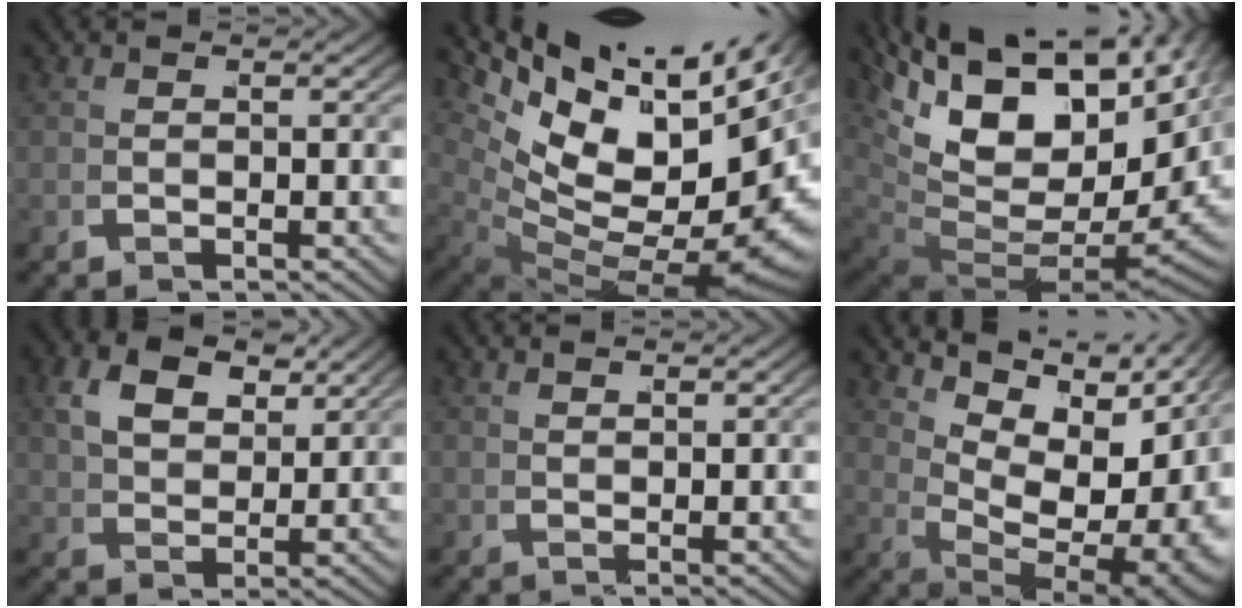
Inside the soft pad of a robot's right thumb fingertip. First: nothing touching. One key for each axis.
{"total": 21.2, "fx": 2.2, "fy": 13.5, "fz": 16.1, "tx": -0.264, "ty": -0.037, "tz": 0.052}
{"total": 19.5, "fx": 1.0, "fy": 12.3, "fz": 15.1, "tx": -0.283, "ty": -0.059, "tz": 0.057}
{"total": 5.0, "fx": 3.3, "fy": 2.4, "fz": 2.9, "tx": -0.048, "ty": 0.002, "tz": 0.065}
{"total": 1.2, "fx": 1.2, "fy": -0.2, "fz": 0.1, "tx": 0.003, "ty": 0.001, "tz": 0.027}
{"total": 15.0, "fx": 3.3, "fy": 8.8, "fz": 11.6, "tx": -0.192, "ty": -0.032, "tz": 0.074}